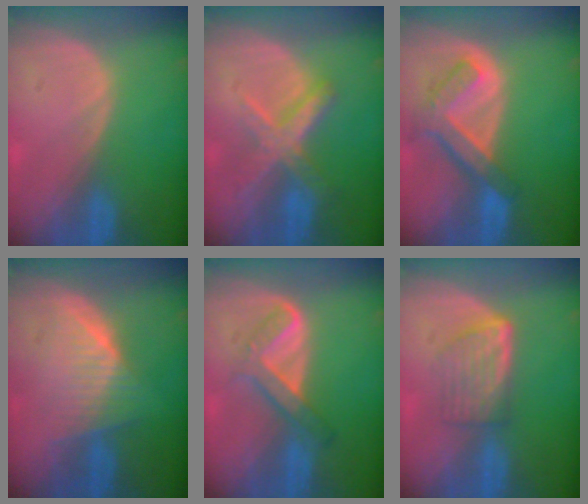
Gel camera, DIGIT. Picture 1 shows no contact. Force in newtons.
{"total": 7.1, "press": 6.2, "slide": 3.6}
{"total": 7.5, "press": 6.5, "slide": 3.8}
{"total": 6.4, "press": 6.2, "slide": 1.7}
{"total": 5.3, "press": 5.1, "slide": 1.4}
{"total": 5.9, "press": 5.3, "slide": 2.6}